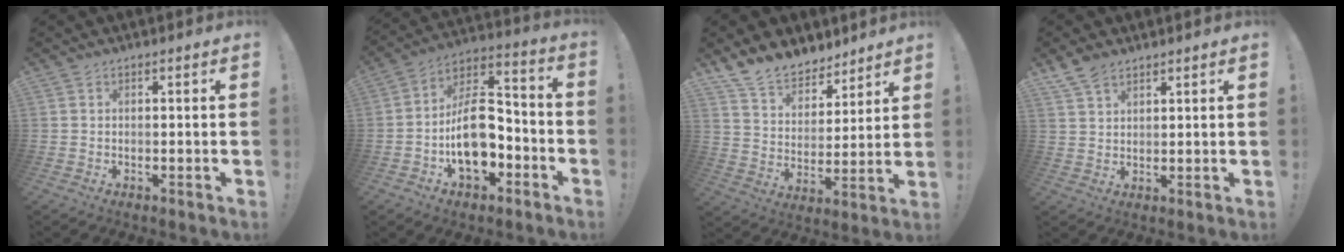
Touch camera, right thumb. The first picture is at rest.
{"total": 16.9, "force": [-4.8, 10.6, 12.2], "torque": [-0.202, 0.035, -0.074]}
{"total": 12.6, "force": [10.8, 5.9, 2.5], "torque": [-0.063, -0.084, 0.208]}
{"total": 5.2, "force": [4.1, 2.5, 2.0], "torque": [-0.037, -0.019, 0.078]}